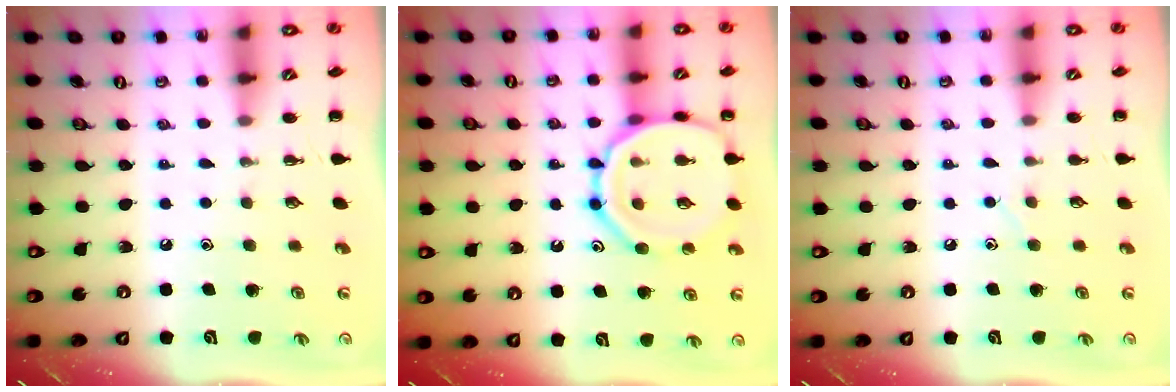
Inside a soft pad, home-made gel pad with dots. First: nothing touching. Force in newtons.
{"total": 15.3, "press": 15.2, "slide": 1.1}
{"total": 3.9, "press": 3.8, "slide": 1.1}